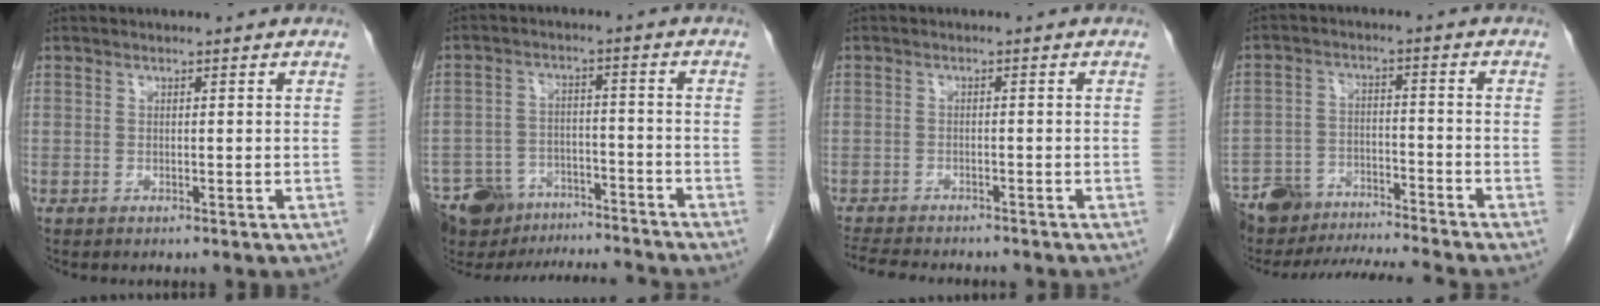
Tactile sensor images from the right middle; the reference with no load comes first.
{"total": 15.3, "force": [-14.1, 4.6, 3.8], "torque": [-0.073, 0.023, -0.204]}
{"total": 9.5, "force": [-8.4, 2.3, 3.8], "torque": [-0.066, -0.008, -0.120]}
{"total": 12.0, "force": [-11.7, 0.0, 2.7], "torque": [-0.044, 0.015, -0.195]}